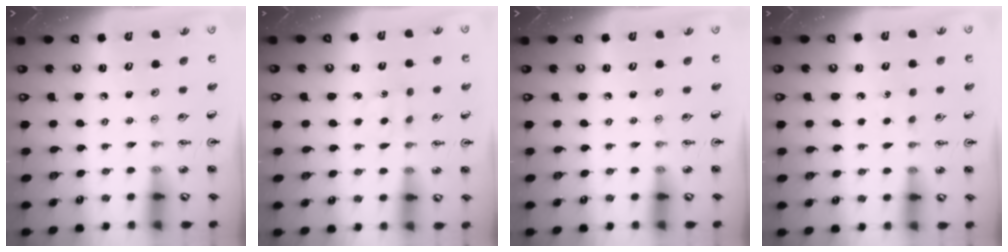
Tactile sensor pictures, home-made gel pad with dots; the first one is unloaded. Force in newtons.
{"total": 2.9, "press": 2.9, "slide": 0.5}
{"total": 0.0}
{"total": 3.1, "press": 3.1, "slide": 0.3}